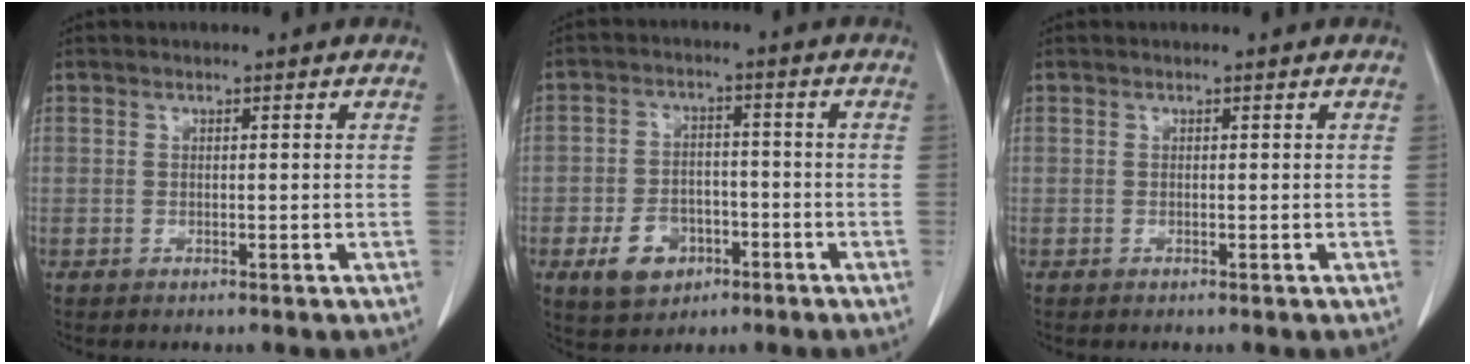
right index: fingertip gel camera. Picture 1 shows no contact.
{"total": 7.0, "force": [-3.1, 5.1, 3.7], "torque": [-0.074, 0.006, -0.042]}
{"total": 0.0}